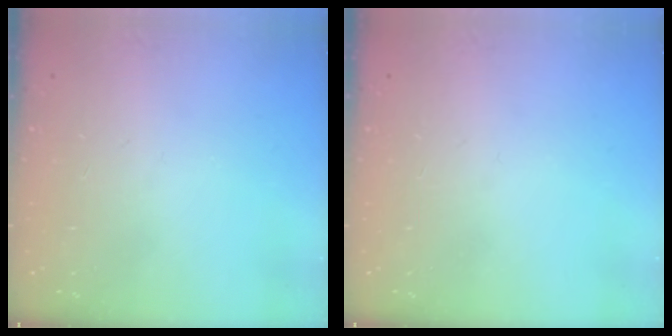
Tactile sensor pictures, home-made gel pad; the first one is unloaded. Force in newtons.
{"total": 0.0}